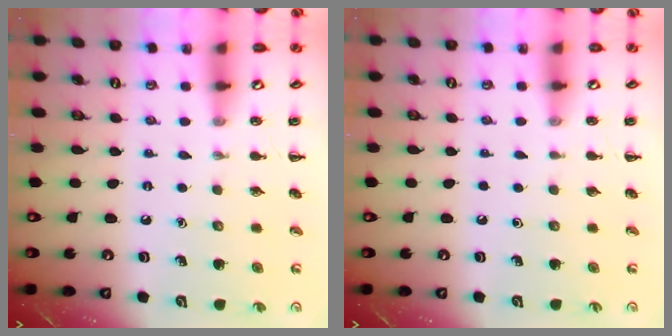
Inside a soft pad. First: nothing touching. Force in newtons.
{"total": 0.0}